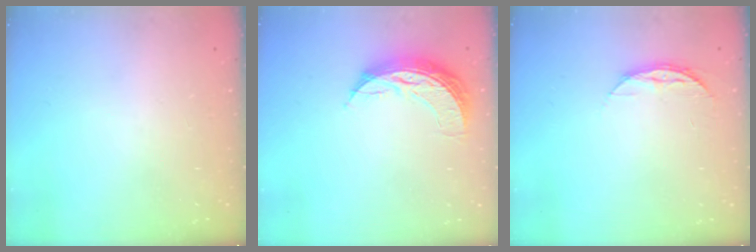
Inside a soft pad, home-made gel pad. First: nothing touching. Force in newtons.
{"total": 9.0, "press": 9.0, "slide": 0.6}
{"total": 7.3, "press": 7.3, "slide": 0.6}